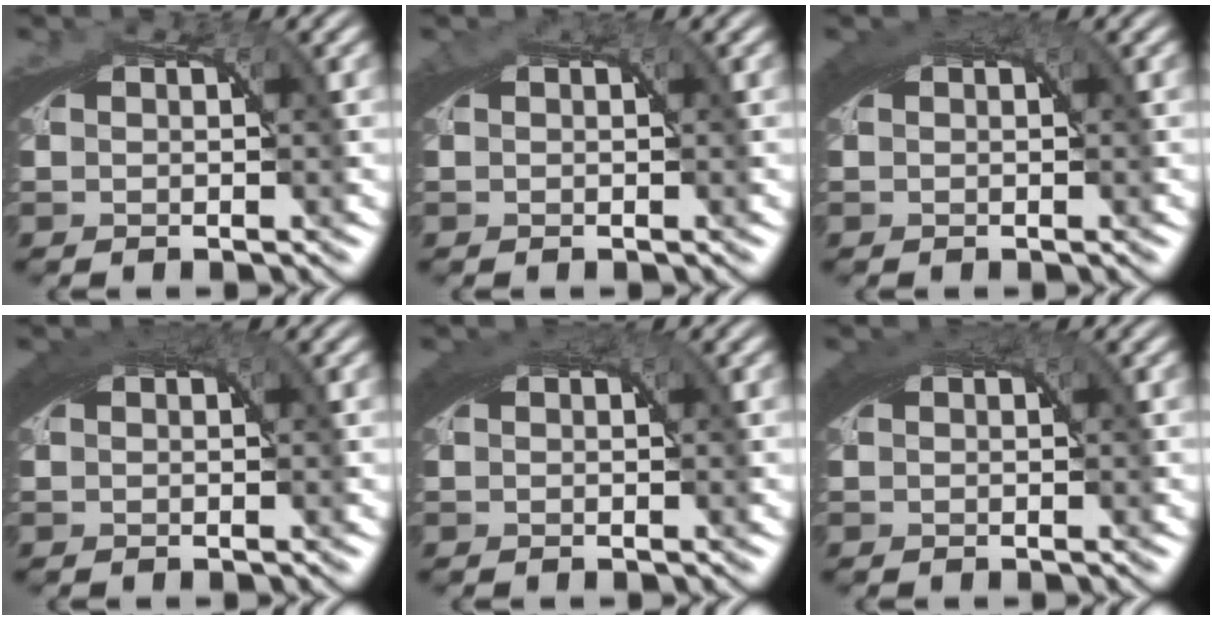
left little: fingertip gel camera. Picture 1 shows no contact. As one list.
[{"total": 0.6, "force": [0.2, 0.3, 0.4], "torque": [-0.005, 0.000, 0.002]}, {"total": 2.1, "force": [1.1, 0.4, 1.7], "torque": [-0.020, 0.010, 0.014]}, {"total": 2.7, "force": [1.4, 0.6, 2.2], "torque": [-0.026, 0.013, 0.016]}, {"total": 2.3, "force": [1.2, 0.6, 1.9], "torque": [-0.023, 0.010, 0.014]}, {"total": 2.3, "force": [1.2, 0.6, 1.9], "torque": [-0.022, 0.010, 0.014]}]